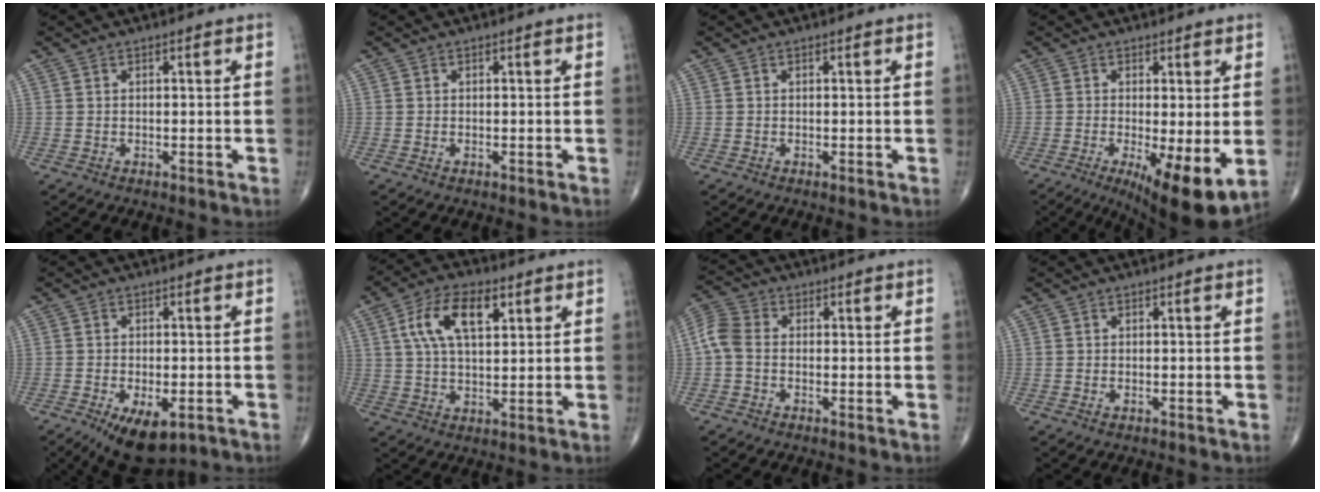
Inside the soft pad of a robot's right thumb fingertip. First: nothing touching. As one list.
[{"total": 0.0}, {"total": 0.0}, {"total": 11.3, "force": [-2.6, 3.0, 10.5], "torque": [-0.161, -0.028, -0.035]}, {"total": 9.9, "force": [-5.1, 4.8, 7.0], "torque": [-0.107, 0.001, -0.071]}, {"total": 11.1, "force": [4.0, 5.4, 8.9], "torque": [-0.158, 0.002, 0.071]}, {"total": 5.7, "force": [-0.6, 4.0, 4.0], "torque": [-0.089, 0.016, -0.026]}, {"total": 0.5, "force": [-0.2, 0.3, 0.4], "torque": [-0.007, 0.004, -0.001]}]